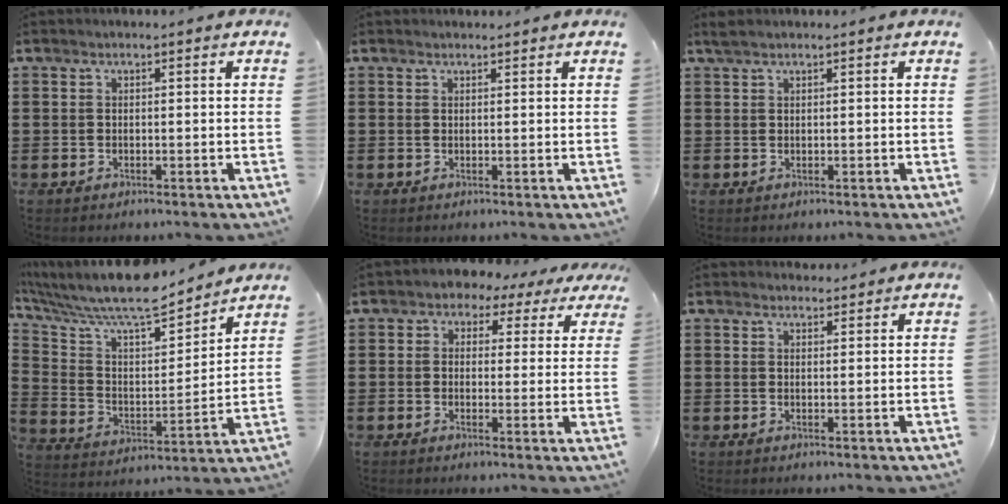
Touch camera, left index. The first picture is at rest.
{"total": 0.8, "force": [0.8, 0.1, 0.2], "torque": [-0.006, -0.001, 0.016]}
{"total": 1.0, "force": [0.6, 0.0, 0.7], "torque": [-0.015, 0.000, 0.012]}
{"total": 10.5, "force": [9.3, 2.0, 4.5], "torque": [-0.127, -0.065, 0.159]}
{"total": 2.6, "force": [1.4, 2.1, 0.4], "torque": [-0.018, -0.005, 0.017]}
{"total": 1.7, "force": [1.7, 0.4, 0.1], "torque": [-0.005, 0.003, 0.033]}